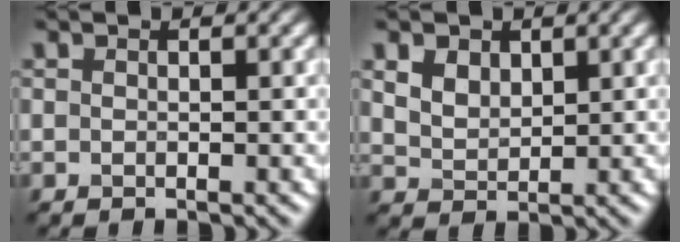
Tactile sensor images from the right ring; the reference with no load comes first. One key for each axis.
{"total": 2.9, "fx": 1.6, "fy": 1.9, "fz": 1.5, "tx": -0.033, "ty": 0.003, "tz": 0.025}